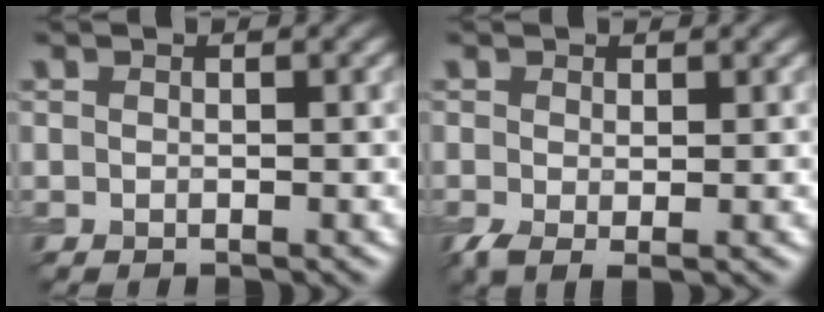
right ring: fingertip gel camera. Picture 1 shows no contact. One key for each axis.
{"total": 1.8, "fx": -0.3, "fy": 0.6, "fz": 1.6, "tx": -0.037, "ty": -0.009, "tz": -0.007}